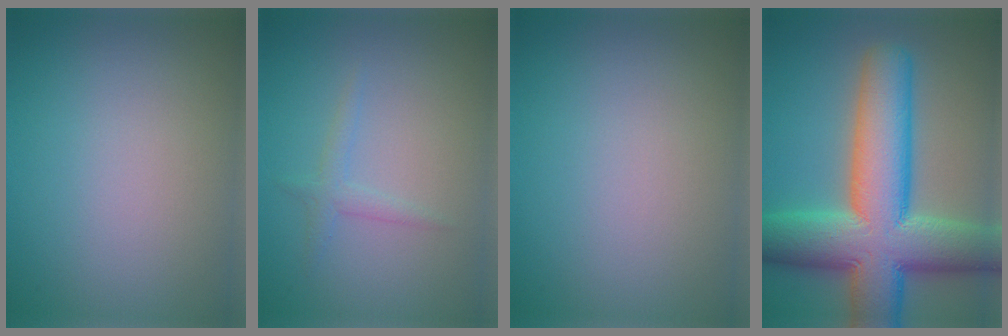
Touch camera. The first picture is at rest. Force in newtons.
{"total": 1.3, "press": 1.3, "slide": 0.1}
{"total": 0.0}
{"total": 13.8, "press": 13.7, "slide": 0.7}